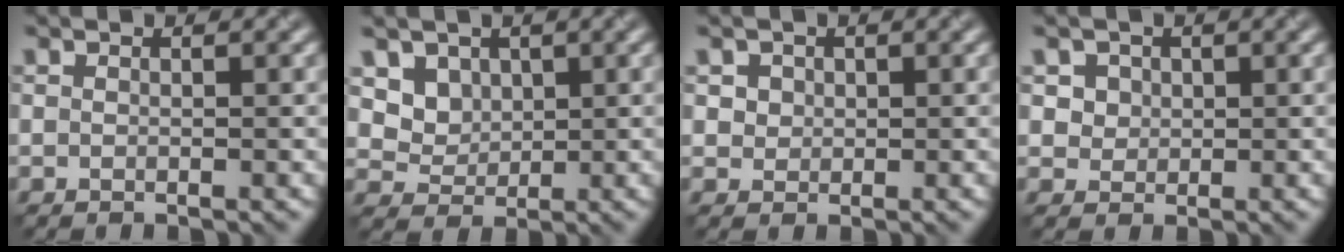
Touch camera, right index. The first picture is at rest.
{"total": 4.6, "force": [2.4, 3.5, 1.8], "torque": [-0.048, -0.013, 0.056]}
{"total": 1.9, "force": [0.9, 1.6, 0.7], "torque": [-0.018, 0.002, 0.027]}
{"total": 3.1, "force": [1.5, 2.5, 1.2], "torque": [-0.030, 0.005, 0.031]}